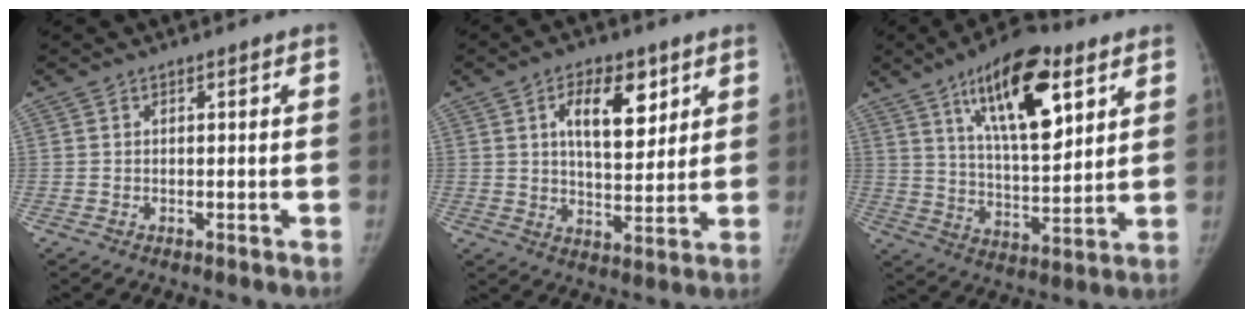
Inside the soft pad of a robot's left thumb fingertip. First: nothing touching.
{"total": 11.3, "force": [4.8, 5.8, 8.4], "torque": [-0.101, -0.025, 0.079]}
{"total": 19.0, "force": [9.3, 7.2, 14.9], "torque": [-0.205, -0.040, 0.156]}